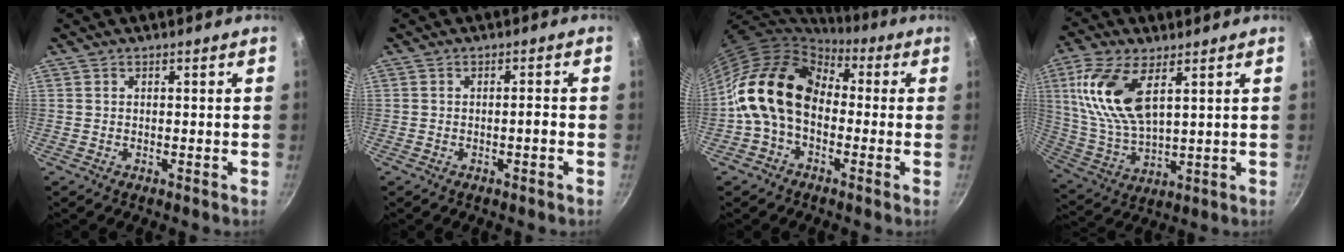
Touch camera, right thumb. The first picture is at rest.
{"total": 1.6, "force": [-0.6, 0.3, 1.5], "torque": [-0.019, 0.011, -0.009]}
{"total": 15.1, "force": [-0.3, 10.9, 10.4], "torque": [-0.156, 0.034, -0.025]}
{"total": 15.0, "force": [5.5, 7.2, 11.9], "torque": [-0.235, -0.016, 0.115]}